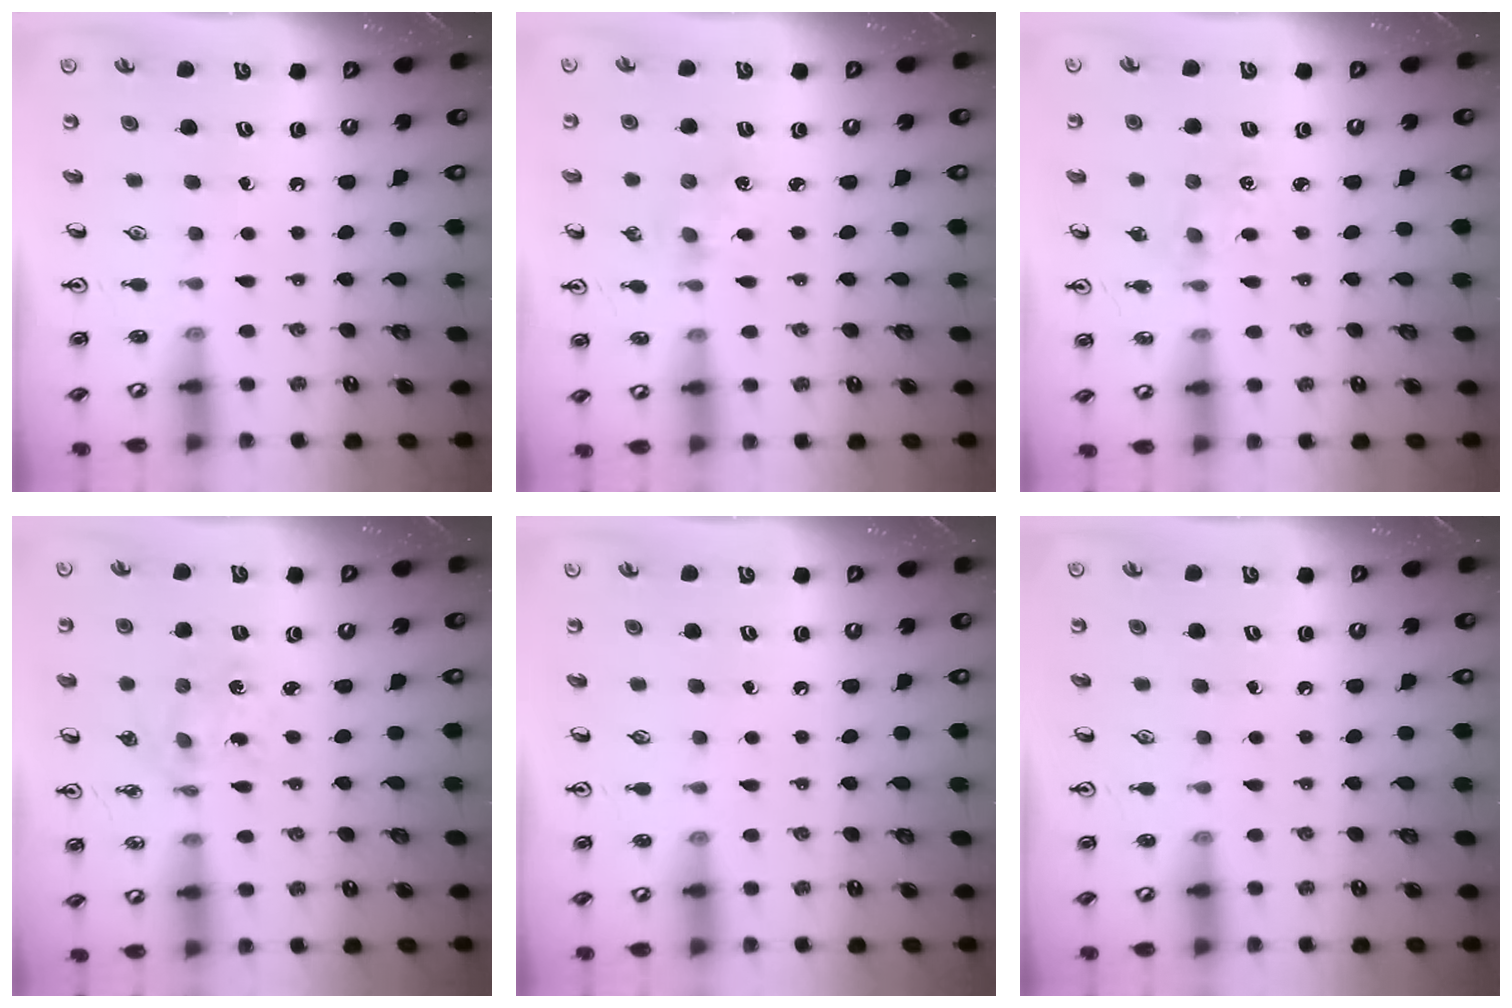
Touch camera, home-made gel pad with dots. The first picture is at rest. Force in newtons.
{"total": 1.7, "press": 1.7, "slide": 0.3}
{"total": 1.4, "press": 1.3, "slide": 0.3}
{"total": 1.4, "press": 1.4, "slide": 0.2}
{"total": 0.0}
{"total": 0.0}